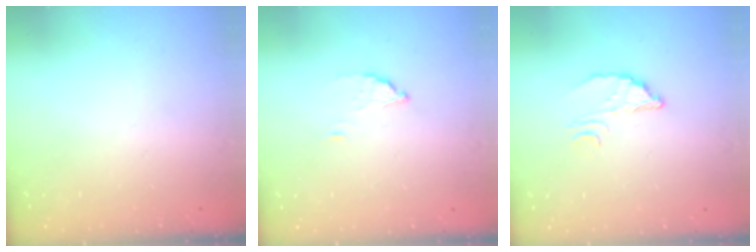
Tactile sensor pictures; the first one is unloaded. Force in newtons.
{"total": 2.3, "press": 2.3, "slide": 0.1}
{"total": 3.5, "press": 3.5, "slide": 0.2}